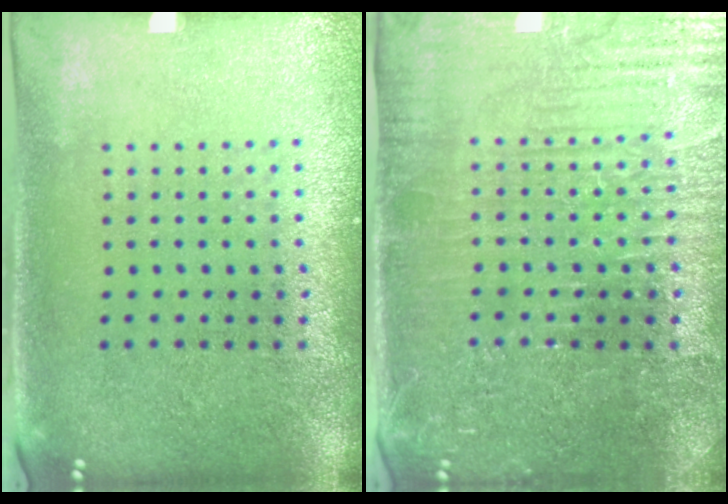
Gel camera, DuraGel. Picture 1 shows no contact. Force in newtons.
{"total": 4.7, "press": 4.6, "slide": 1.3}